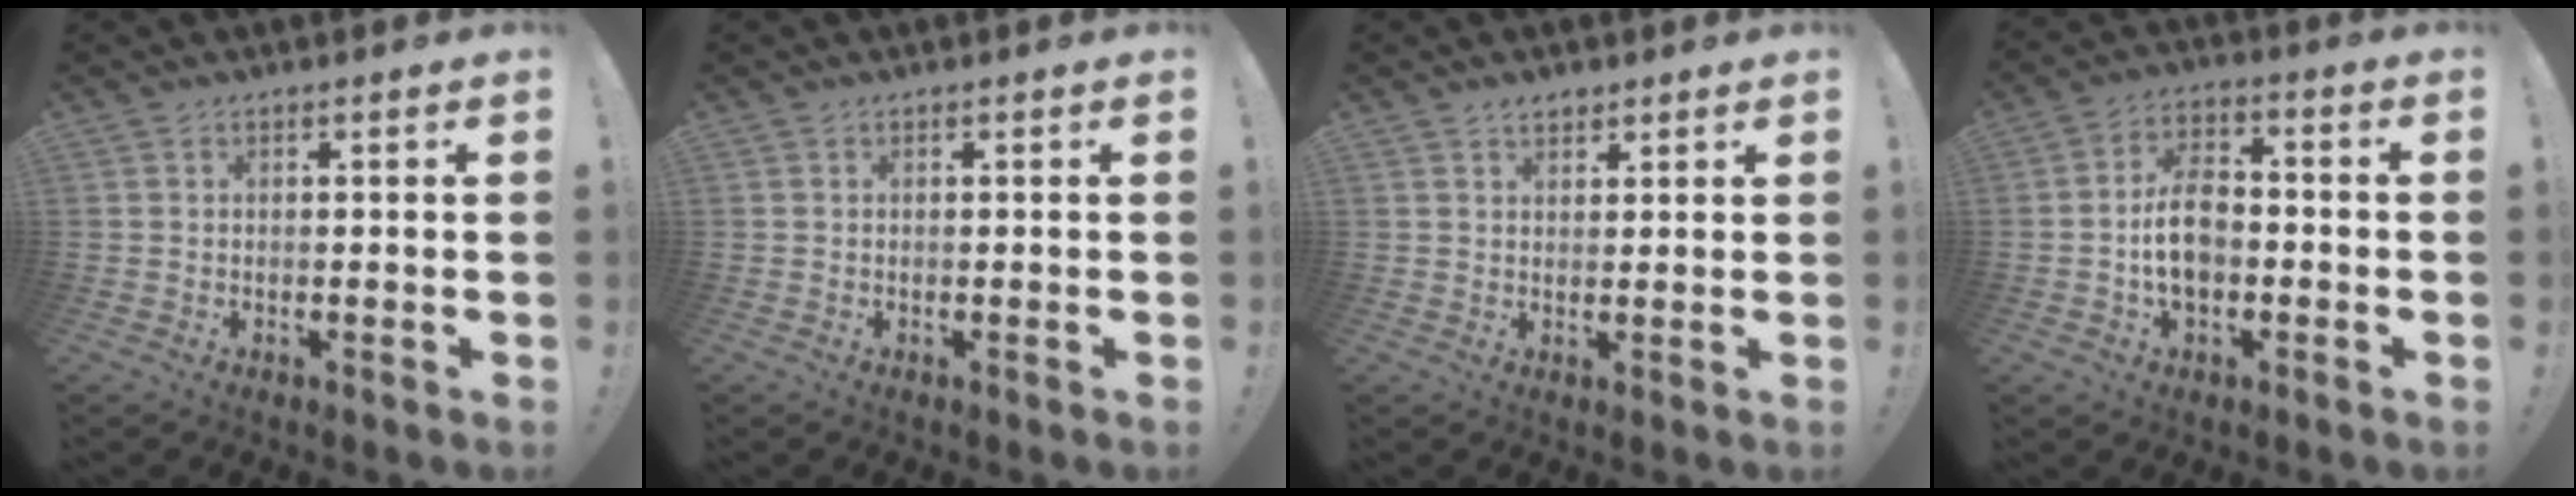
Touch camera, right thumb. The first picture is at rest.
{"total": 0.0}
{"total": 2.5, "force": [2.0, 1.2, 0.7], "torque": [-0.007, -0.011, 0.037]}
{"total": 10.5, "force": [-2.1, 7.0, 7.5], "torque": [-0.141, 0.017, -0.035]}